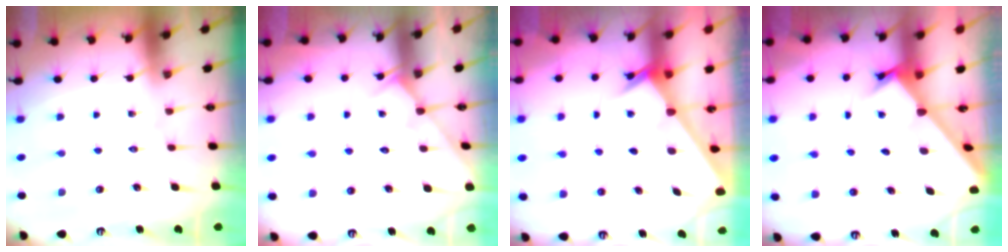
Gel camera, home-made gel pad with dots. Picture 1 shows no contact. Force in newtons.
{"total": 5.2, "press": 5.2, "slide": 0.6}
{"total": 2.4, "press": 2.4, "slide": 0.2}
{"total": 2.1, "press": 2.1, "slide": 0.2}